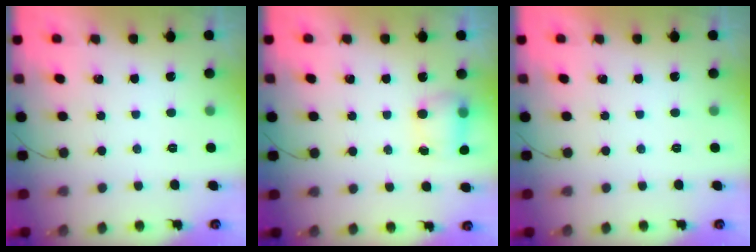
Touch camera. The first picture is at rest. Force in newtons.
{"total": 5.3, "press": 5.3, "slide": 0.8}
{"total": 0.0}